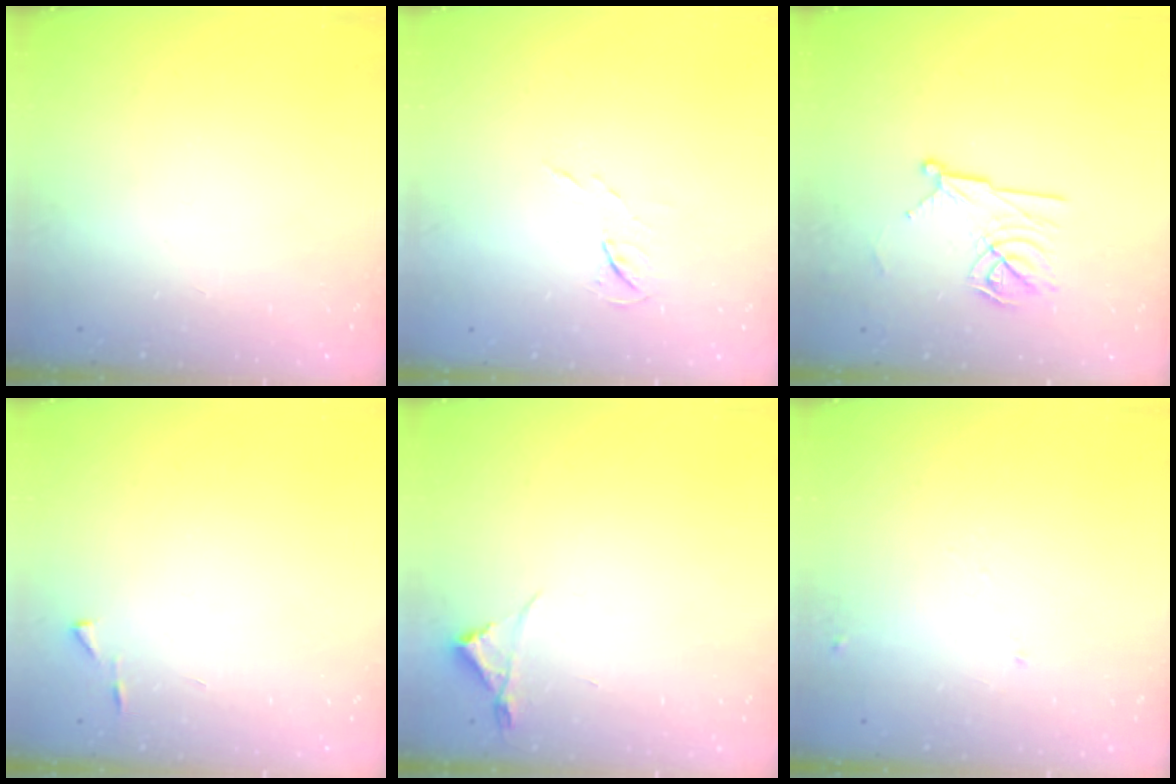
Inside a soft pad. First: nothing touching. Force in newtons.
{"total": 5.2, "press": 5.1, "slide": 0.8}
{"total": 12.0, "press": 12.0, "slide": 0.1}
{"total": 3.1, "press": 3.1, "slide": 0.3}
{"total": 3.0, "press": 2.9, "slide": 0.5}
{"total": 4.3, "press": 4.3, "slide": 0.7}